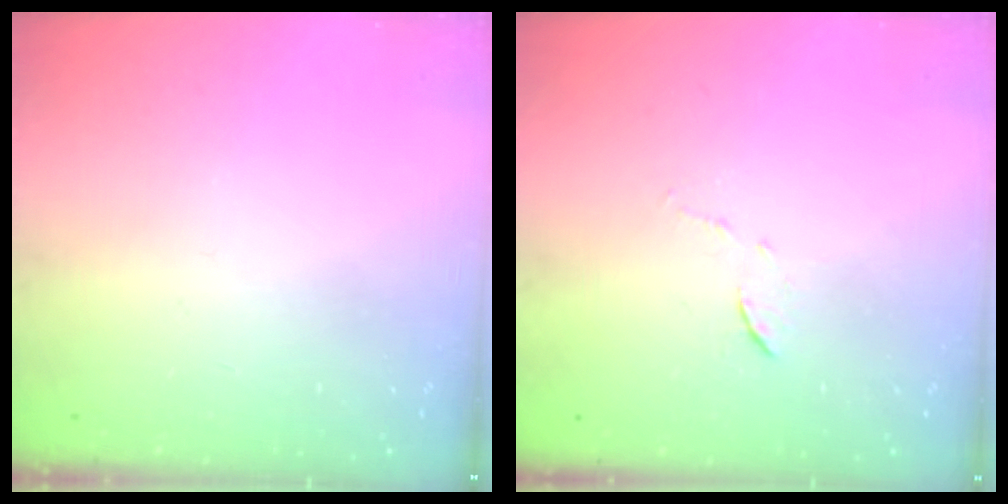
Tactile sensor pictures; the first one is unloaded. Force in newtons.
{"total": 5.3, "press": 5.2, "slide": 0.4}